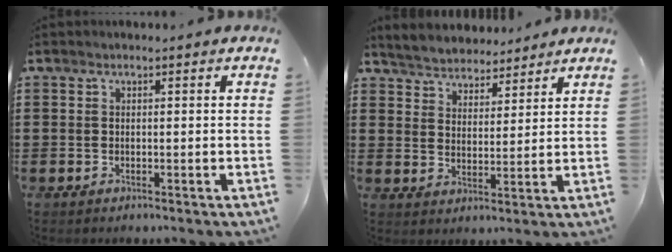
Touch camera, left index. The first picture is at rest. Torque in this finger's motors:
{"motor_torque": [0.21, -0.25, 0.11, 0.03]}